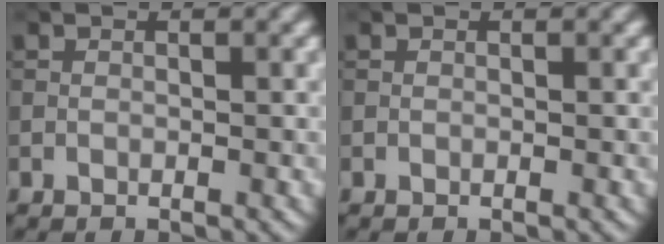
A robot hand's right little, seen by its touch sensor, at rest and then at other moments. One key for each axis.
{"total": 0.0}